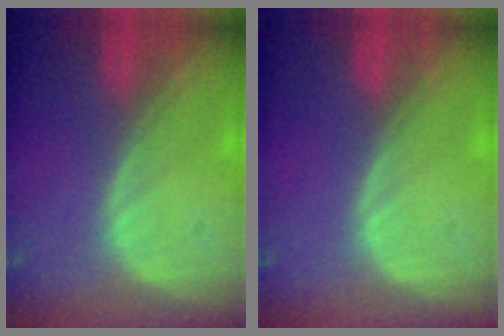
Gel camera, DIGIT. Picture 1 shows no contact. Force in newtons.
{"total": 0.0}